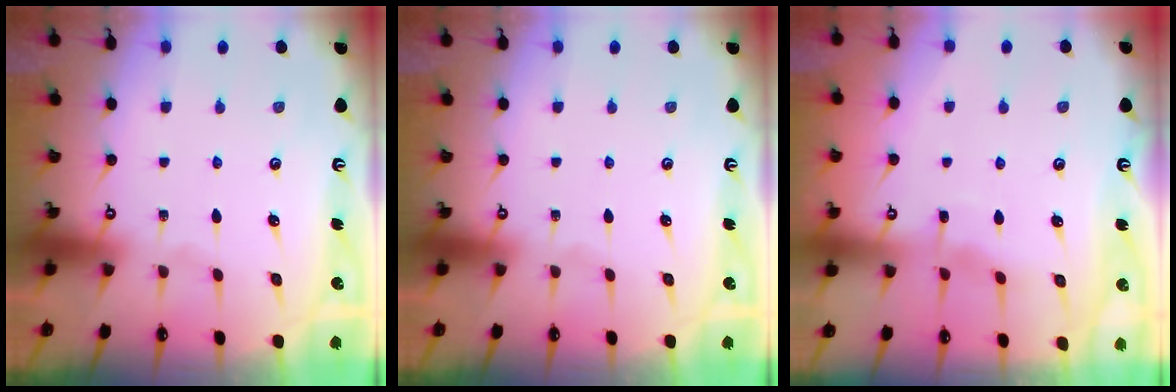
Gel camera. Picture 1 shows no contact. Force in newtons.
{"total": 0.0}
{"total": 4.2, "press": 4.2, "slide": 0.4}